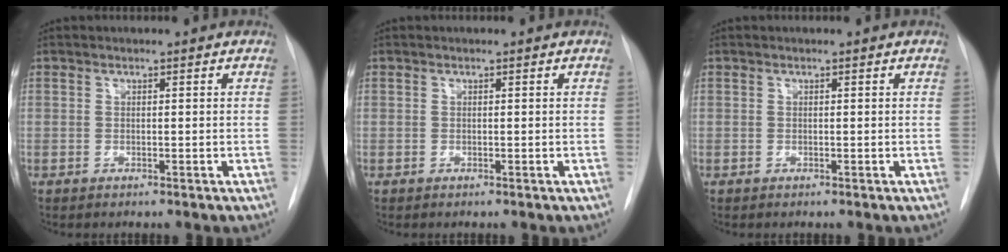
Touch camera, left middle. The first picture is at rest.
{"total": 0.0}
{"total": 0.0}